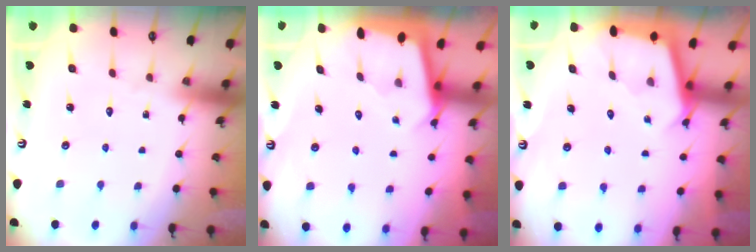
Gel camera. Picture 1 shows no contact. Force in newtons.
{"total": 2.4, "press": 2.4, "slide": 0.1}
{"total": 2.4, "press": 2.4, "slide": 0.1}